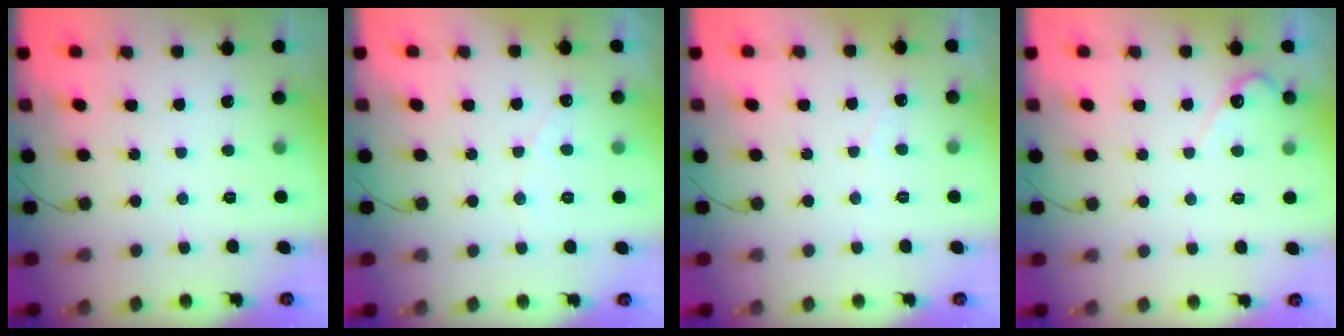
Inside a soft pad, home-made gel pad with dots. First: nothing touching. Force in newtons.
{"total": 2.7, "press": 2.7, "slide": 0.1}
{"total": 1.9, "press": 1.9, "slide": 0.2}
{"total": 3.0, "press": 3.0, "slide": 0.2}